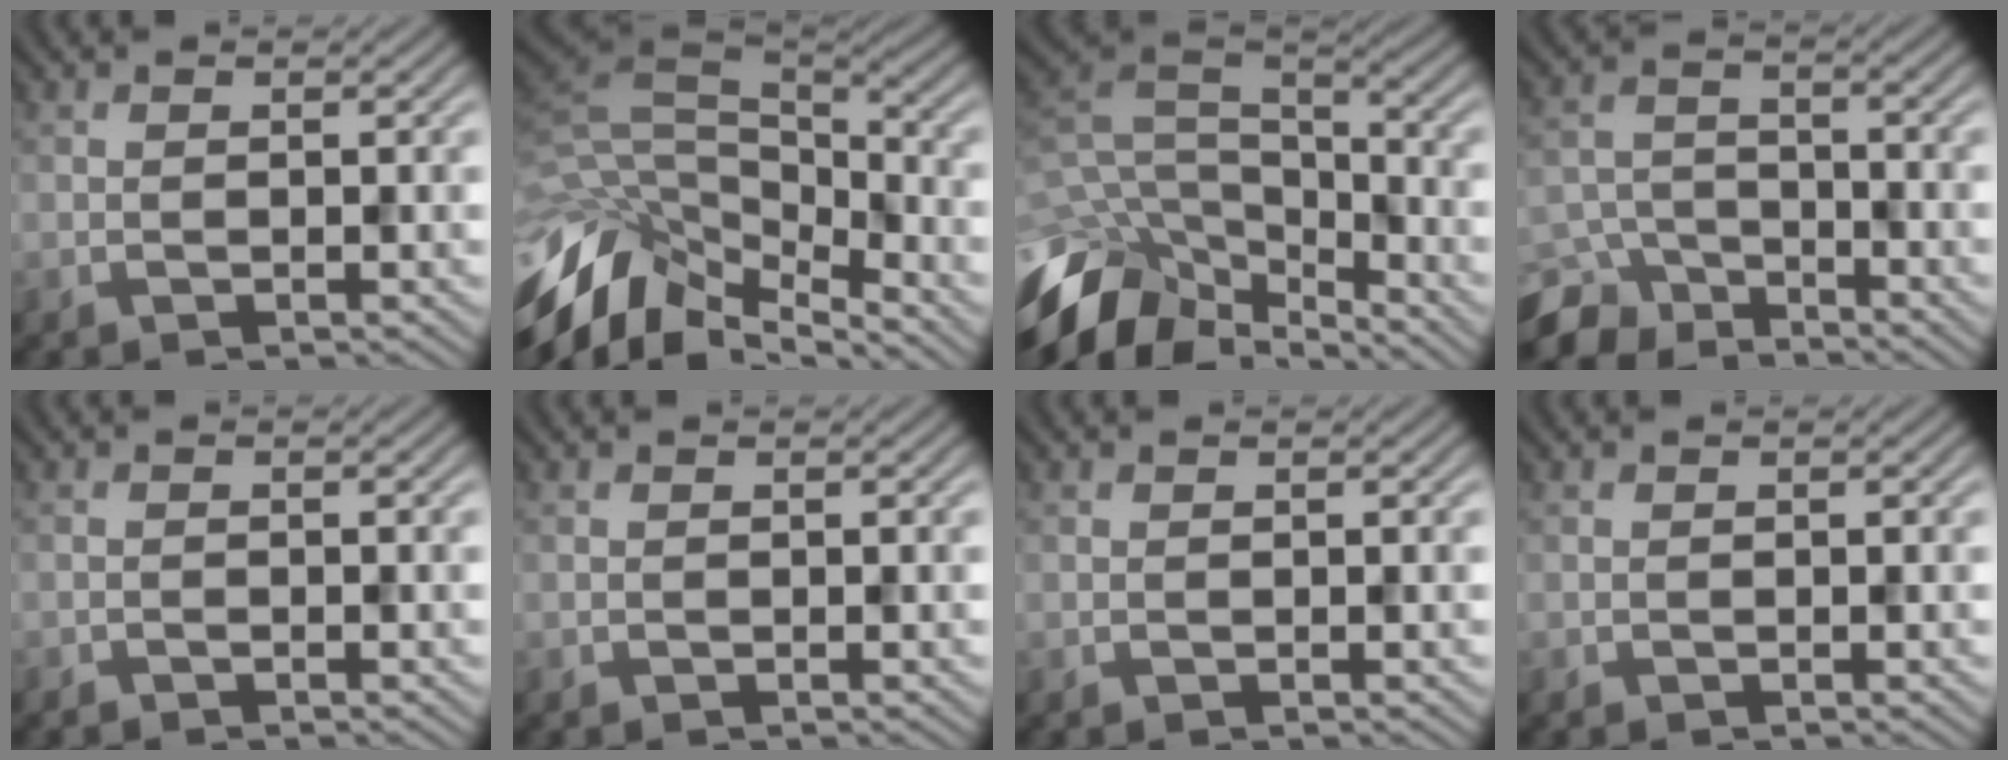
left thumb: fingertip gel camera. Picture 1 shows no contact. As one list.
[{"total": 14.7, "force": [-6.8, 8.1, 10.1], "torque": [-0.266, -0.036, -0.098]}, {"total": 12.8, "force": [-7.6, 6.8, 7.7], "torque": [-0.205, -0.004, -0.143]}, {"total": 6.6, "force": [-5.7, 2.8, 1.7], "torque": [-0.038, -0.005, -0.115]}, {"total": 0.6, "force": [-0.5, 0.1, 0.1], "torque": [-0.001, 0.000, -0.009]}, {"total": 0.0}, {"total": 0.0}, {"total": 0.0}]